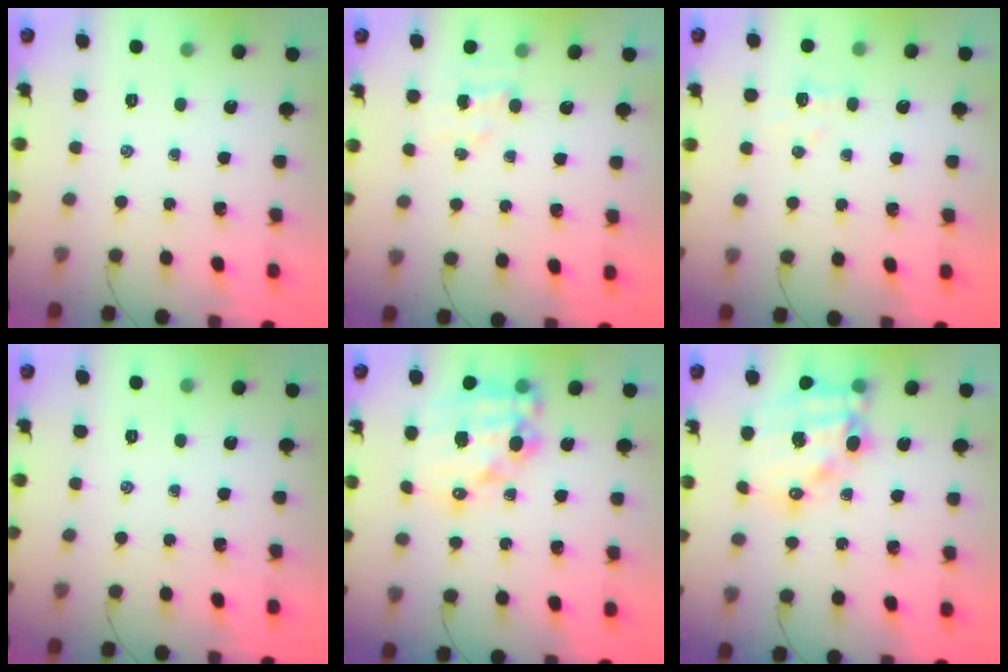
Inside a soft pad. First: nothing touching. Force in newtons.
{"total": 3.8, "press": 3.7, "slide": 1.0}
{"total": 3.7, "press": 3.5, "slide": 1.2}
{"total": 0.0}
{"total": 14.8, "press": 14.5, "slide": 3.0}
{"total": 15.9, "press": 15.5, "slide": 3.7}